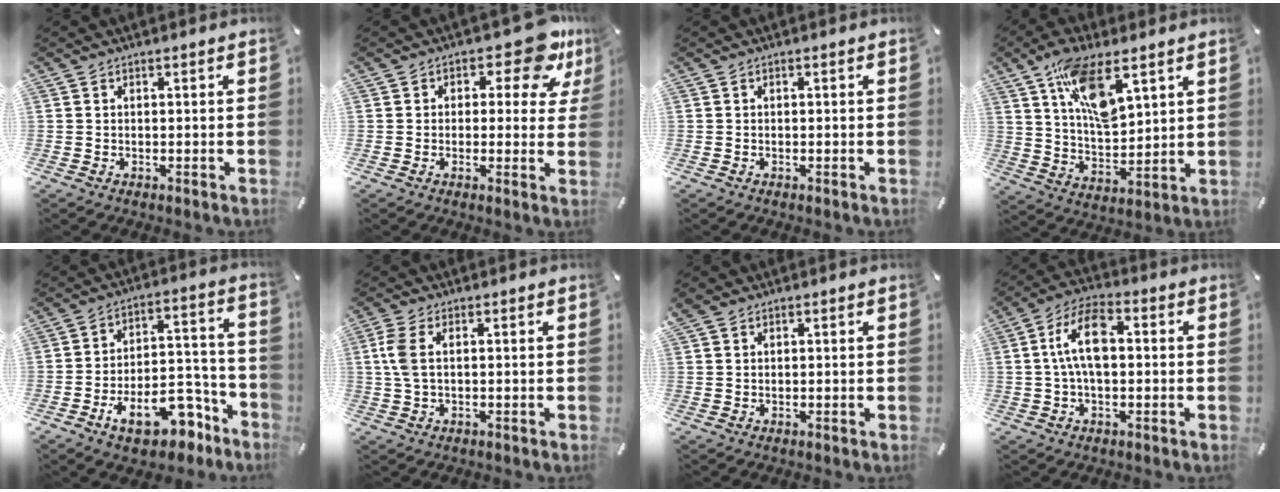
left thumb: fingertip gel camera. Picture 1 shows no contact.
{"total": 10.9, "force": [6.2, 5.2, 7.3], "torque": [-0.096, -0.031, 0.105]}
{"total": 0.0}
{"total": 13.7, "force": [8.1, 5.8, 9.4], "torque": [-0.168, -0.025, 0.145]}
{"total": 15.6, "force": [-9.2, 8.4, 9.3], "torque": [-0.111, 0.060, -0.145]}
{"total": 5.2, "force": [0.8, 2.5, 4.5], "torque": [-0.111, 0.000, 0.009]}
{"total": 1.4, "force": [0.9, 1.0, 0.5], "torque": [-0.012, 0.000, 0.018]}
{"total": 10.7, "force": [0.7, 5.9, 8.8], "torque": [-0.178, 0.006, 0.010]}